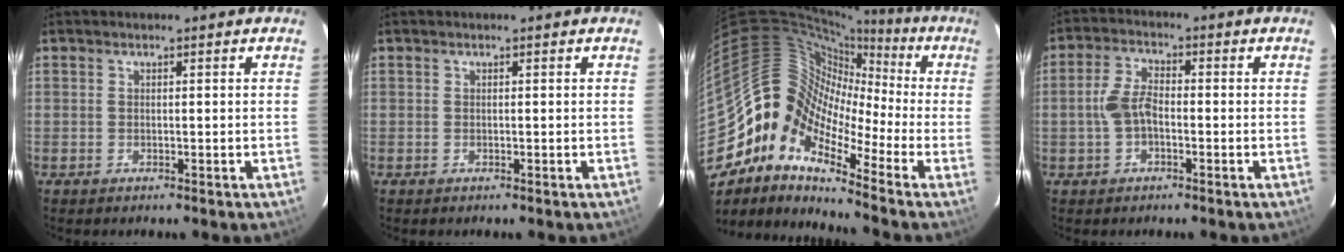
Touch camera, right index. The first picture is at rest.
{"total": 0.0}
{"total": 12.6, "force": [-5.1, 8.5, 7.8], "torque": [-0.125, 0.012, -0.130]}
{"total": 5.5, "force": [-1.2, 3.0, 4.4], "torque": [-0.095, 0.011, -0.019]}